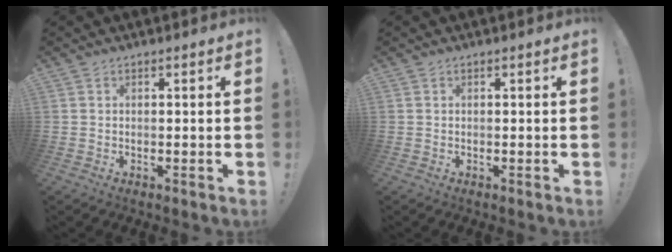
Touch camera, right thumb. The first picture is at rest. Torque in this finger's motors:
{"motor_torque": [0.00, 0.00, 0.00, 0.00, 0.00]}